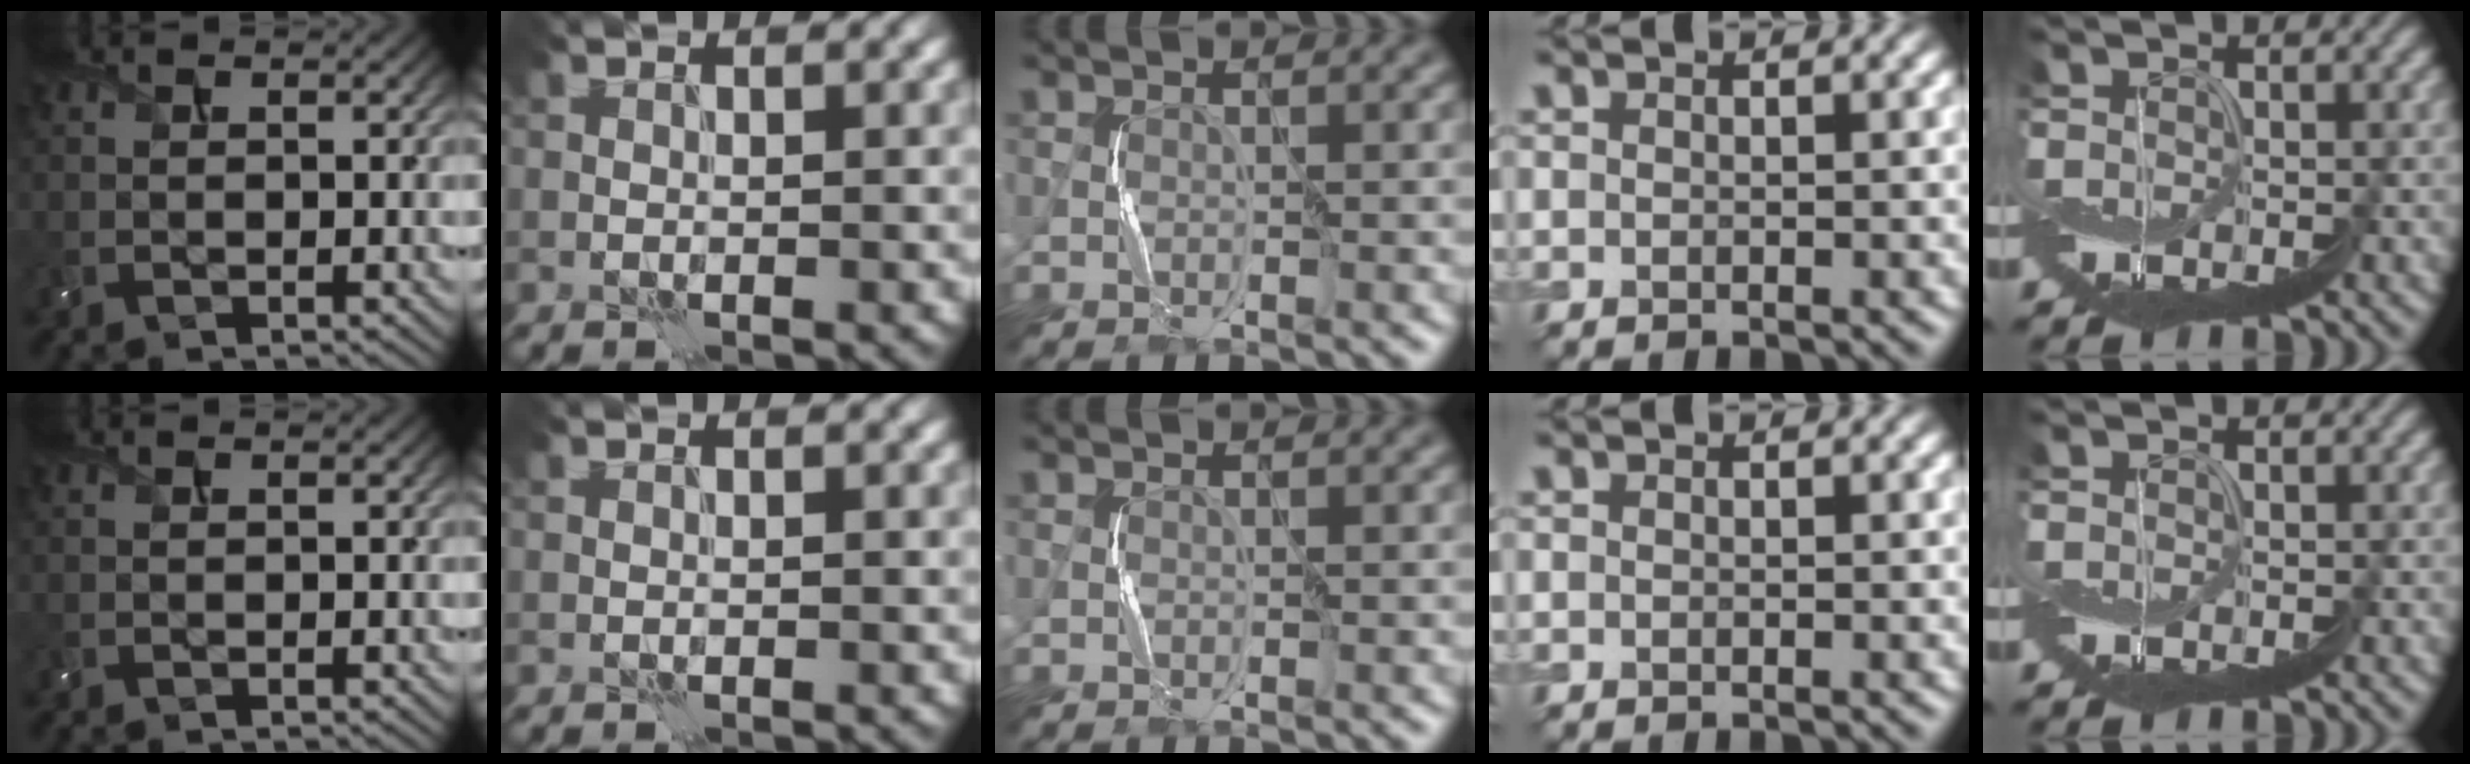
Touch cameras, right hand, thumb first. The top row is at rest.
{}